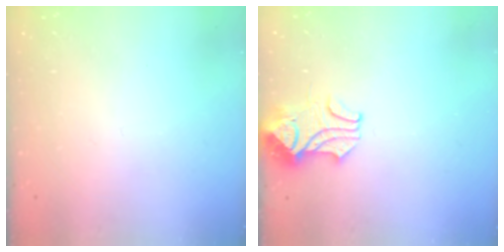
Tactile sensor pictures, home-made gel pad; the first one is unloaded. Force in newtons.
{"total": 2.3, "press": 2.2, "slide": 0.7}